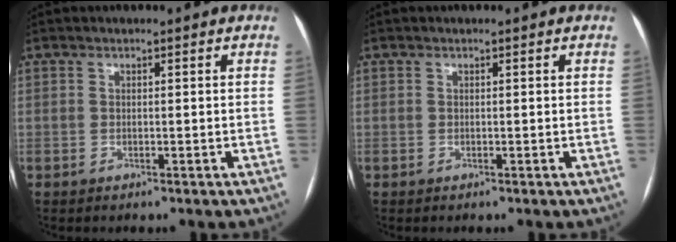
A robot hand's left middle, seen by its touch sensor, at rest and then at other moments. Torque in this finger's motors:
{"motor_torque": [0.00, 0.00, 0.00, 0.00]}